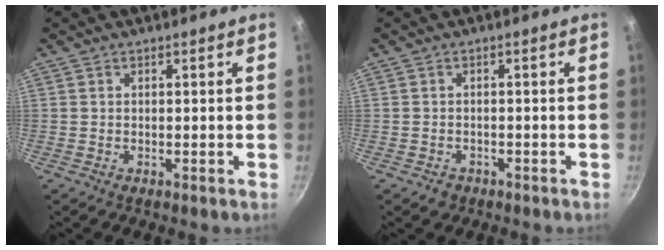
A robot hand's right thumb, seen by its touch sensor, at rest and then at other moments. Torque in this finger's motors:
{"motor_torque": [0.39, -0.13, 0.09, -0.15, -0.06]}